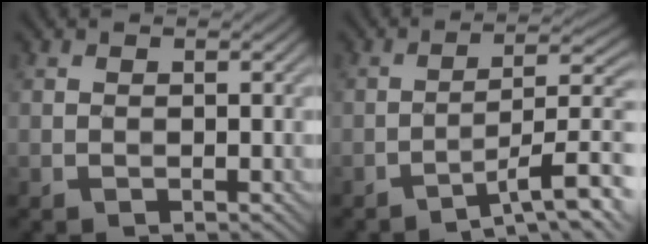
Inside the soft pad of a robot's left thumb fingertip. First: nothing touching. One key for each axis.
{"total": 9.4, "fx": -6.1, "fy": 1.6, "fz": 7.0, "tx": -0.105, "ty": 0.017, "tz": -0.095}